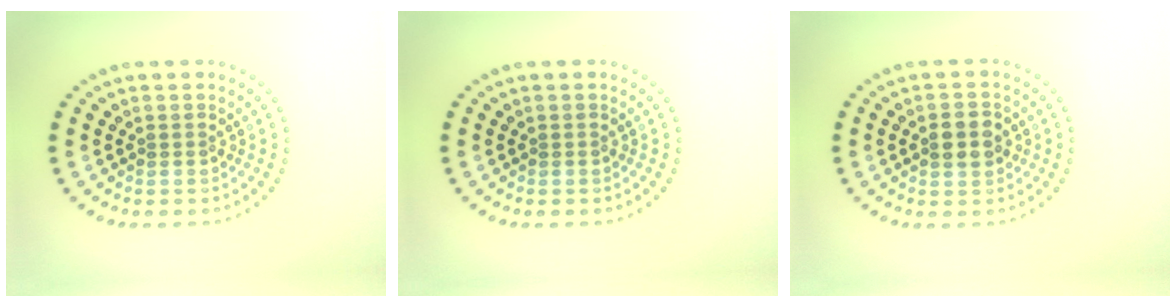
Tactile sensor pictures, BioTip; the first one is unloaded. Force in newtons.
{"total": 0.0}
{"total": 2.6, "press": 2.6, "slide": 0.1}